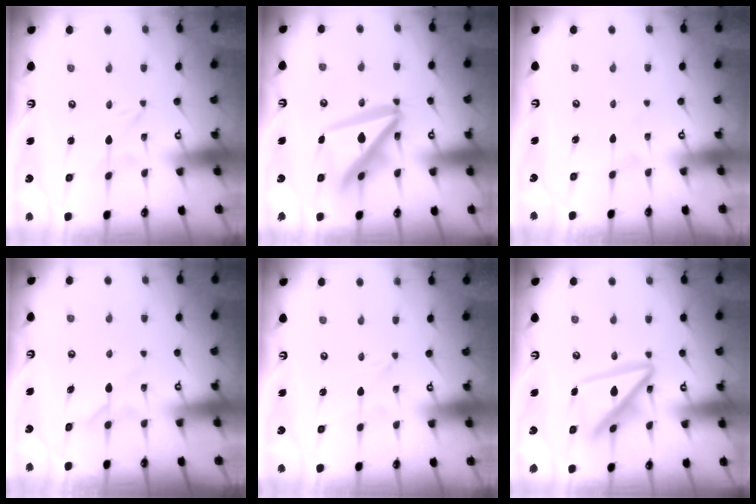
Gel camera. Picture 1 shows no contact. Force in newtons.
{"total": 18.8, "press": 18.6, "slide": 2.2}
{"total": 1.6, "press": 1.6, "slide": 0.2}
{"total": 5.5, "press": 5.5, "slide": 0.6}
{"total": 0.0}
{"total": 16.7, "press": 16.6, "slide": 1.8}